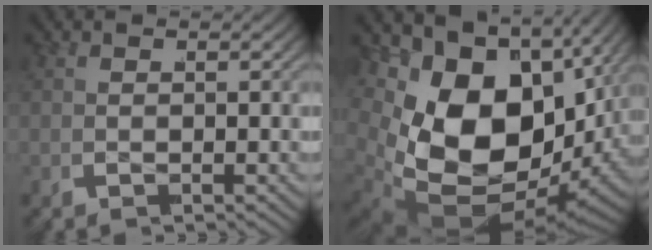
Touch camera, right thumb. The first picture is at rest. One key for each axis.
{"total": 22.3, "fx": -2.0, "fy": 15.1, "fz": 16.3, "tx": -0.326, "ty": -0.052, "tz": -0.009}